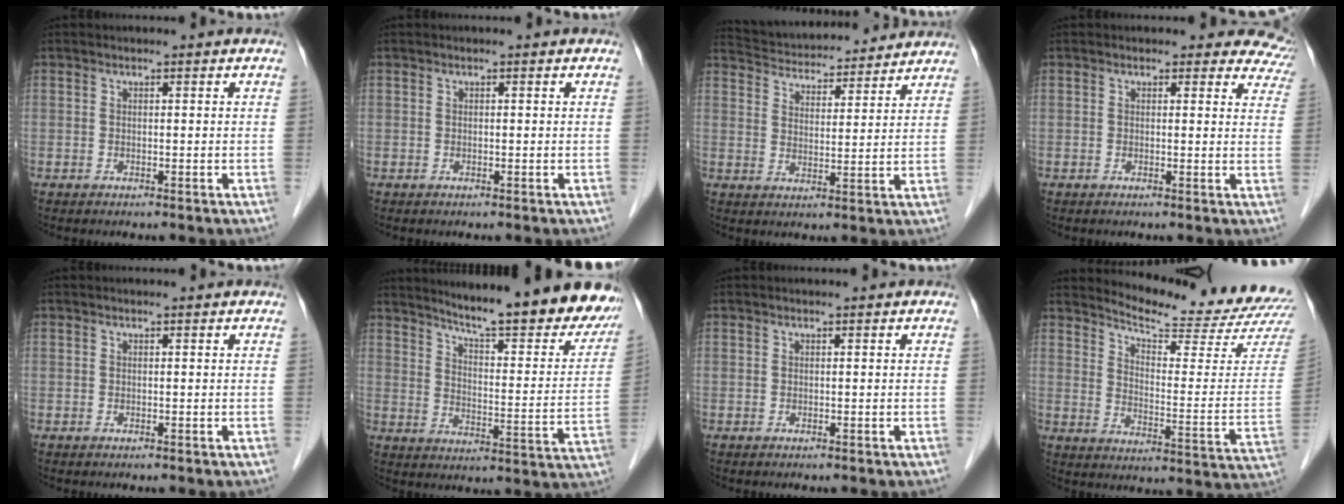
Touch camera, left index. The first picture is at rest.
{"total": 0.0}
{"total": 16.5, "force": [15.6, 3.2, 4.2], "torque": [-0.071, 0.032, 0.227]}
{"total": 7.5, "force": [6.6, 3.7, 0.4], "torque": [0.048, -0.014, 0.027]}
{"total": 0.0}
{"total": 23.1, "force": [20.3, 2.4, 10.9], "torque": [-0.153, -0.069, 0.259]}
{"total": 0.0}
{"total": 18.6, "force": [18.0, -0.5, 4.3], "torque": [-0.073, -0.123, 0.221]}